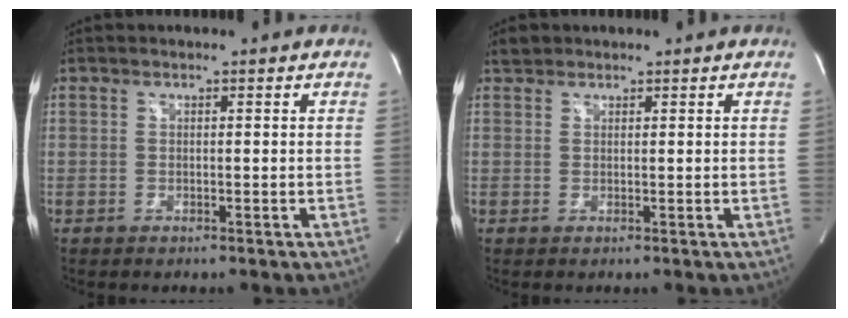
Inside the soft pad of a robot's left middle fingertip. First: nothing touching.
{"total": 1.4, "force": [1.2, 0.8, 0.1], "torque": [-0.003, 0.011, 0.020]}